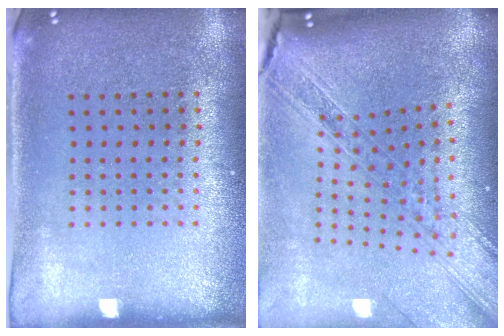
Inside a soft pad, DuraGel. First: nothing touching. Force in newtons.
{"total": 2.6, "press": 2.2, "slide": 1.5}